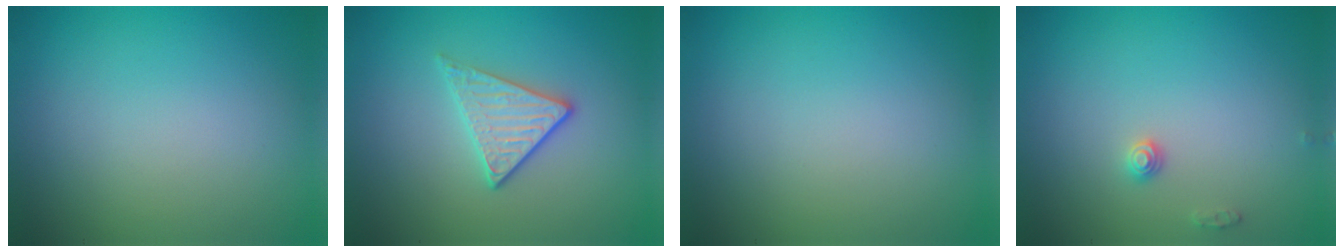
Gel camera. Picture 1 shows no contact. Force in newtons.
{"total": 2.8, "press": 2.6, "slide": 1.1}
{"total": 0.0}
{"total": 1.0, "press": 1.0, "slide": 0.1}